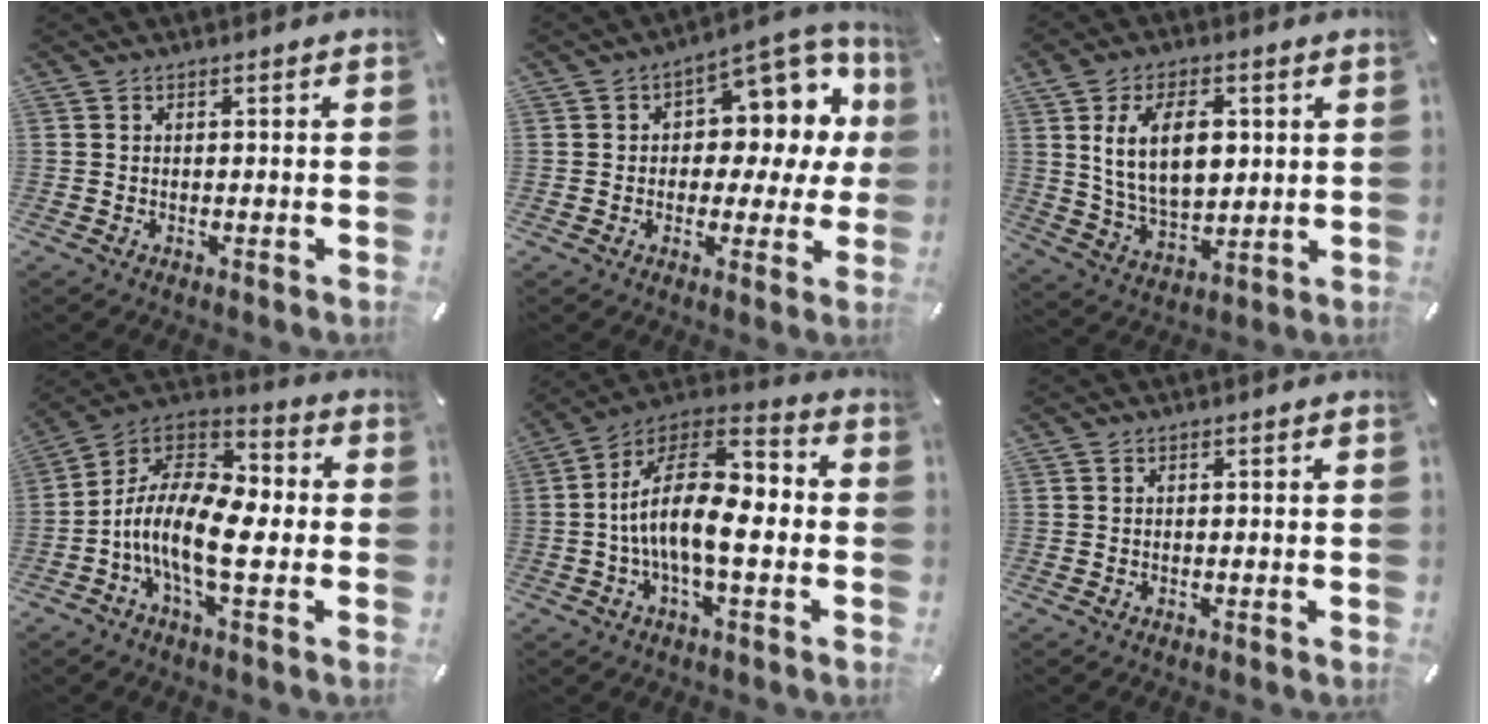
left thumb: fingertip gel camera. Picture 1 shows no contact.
{"total": 11.5, "force": [3.9, 7.4, 7.9], "torque": [-0.097, -0.037, 0.068]}
{"total": 13.3, "force": [3.4, 8.1, 10.0], "torque": [-0.193, 0.003, 0.060]}
{"total": 14.5, "force": [-5.1, 6.3, 12.0], "torque": [-0.262, -0.004, -0.098]}
{"total": 15.8, "force": [-2.5, 7.4, 13.8], "torque": [-0.269, 0.005, -0.047]}
{"total": 0.0}